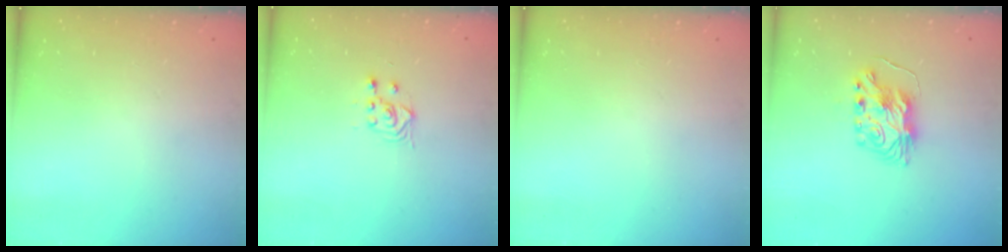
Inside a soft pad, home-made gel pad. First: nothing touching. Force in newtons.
{"total": 3.0, "press": 2.6, "slide": 1.3}
{"total": 0.0}
{"total": 8.1, "press": 8.0, "slide": 0.8}